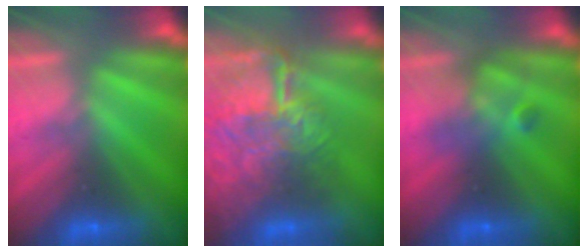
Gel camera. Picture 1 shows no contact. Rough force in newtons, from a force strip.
{"total": 8.6}
{"total": 2.5}